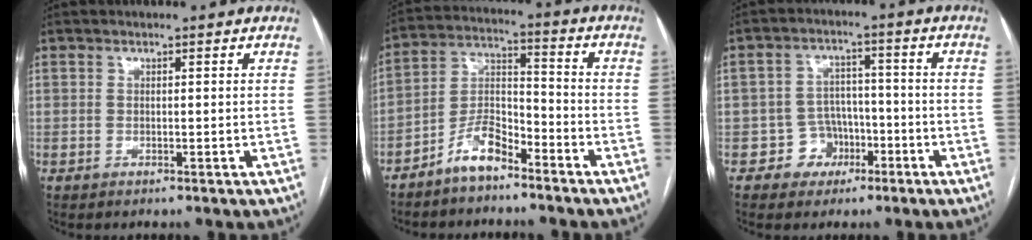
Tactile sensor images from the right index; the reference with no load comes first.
{"total": 7.4, "force": [-5.5, 2.7, 4.1], "torque": [-0.085, 0.015, -0.109]}
{"total": 5.6, "force": [-2.5, 5.0, 0.7], "torque": [0.003, 0.019, -0.034]}